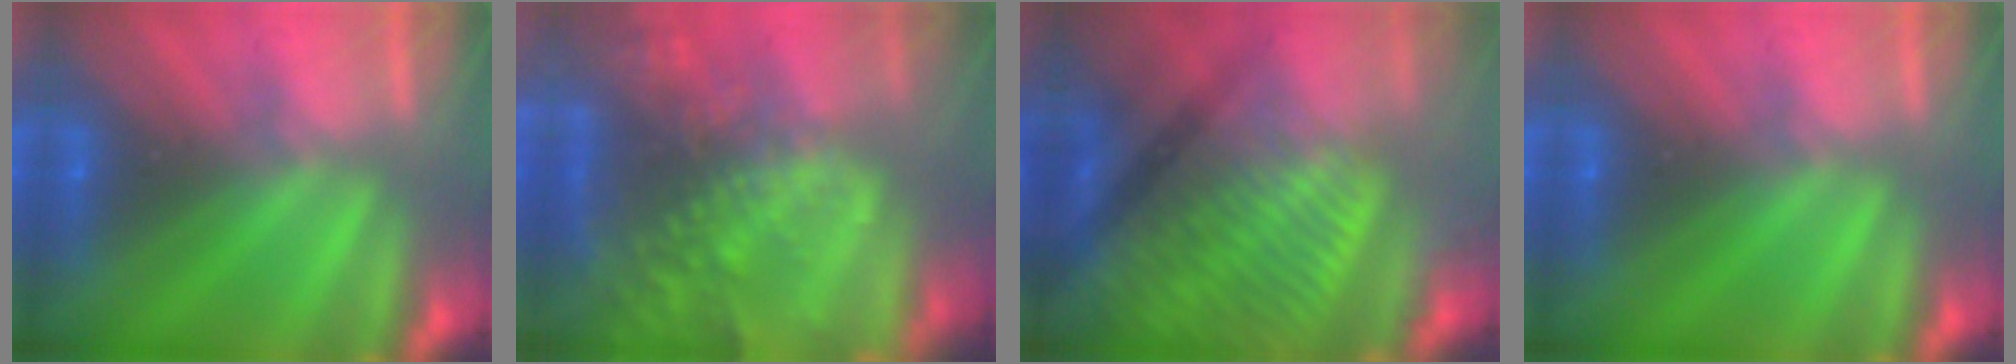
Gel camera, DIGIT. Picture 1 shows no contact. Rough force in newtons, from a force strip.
{"total": 6.0}
{"total": 3.6}
{"total": 0.0}